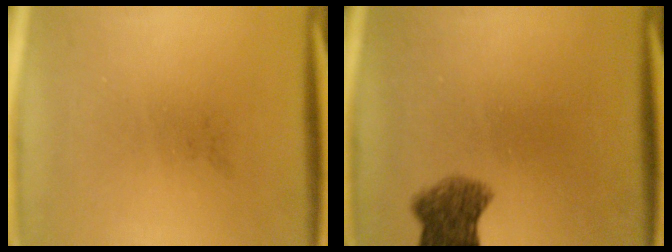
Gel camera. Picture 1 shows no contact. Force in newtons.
{"total": 5.9}